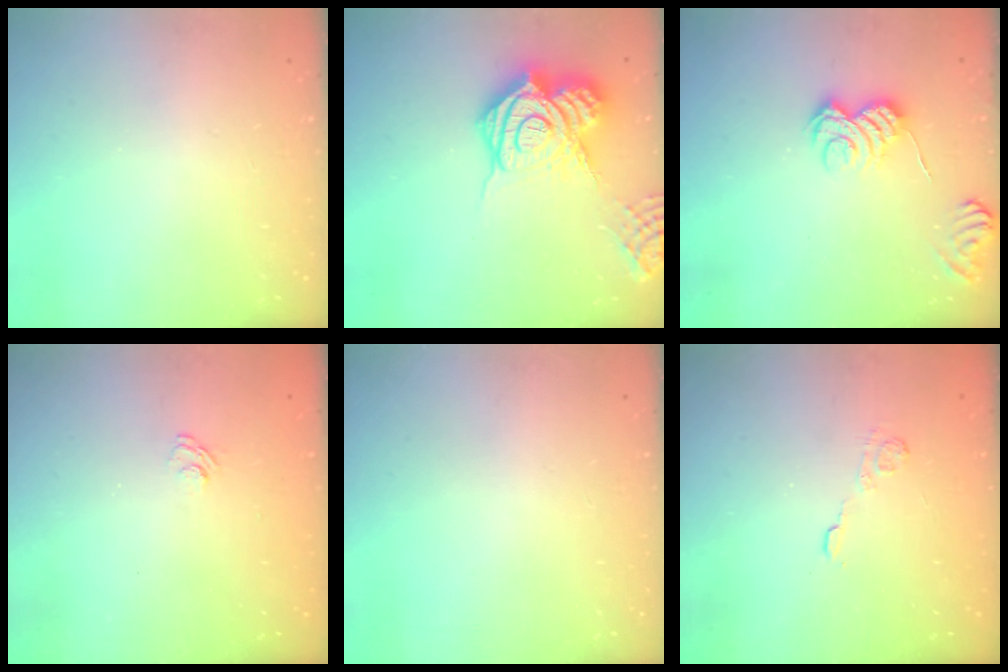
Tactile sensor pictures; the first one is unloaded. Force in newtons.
{"total": 22.4, "press": 22.2, "slide": 2.7}
{"total": 5.3, "press": 5.2, "slide": 1.3}
{"total": 2.0, "press": 1.5, "slide": 1.3}
{"total": 0.0}
{"total": 2.7, "press": 2.3, "slide": 1.4}